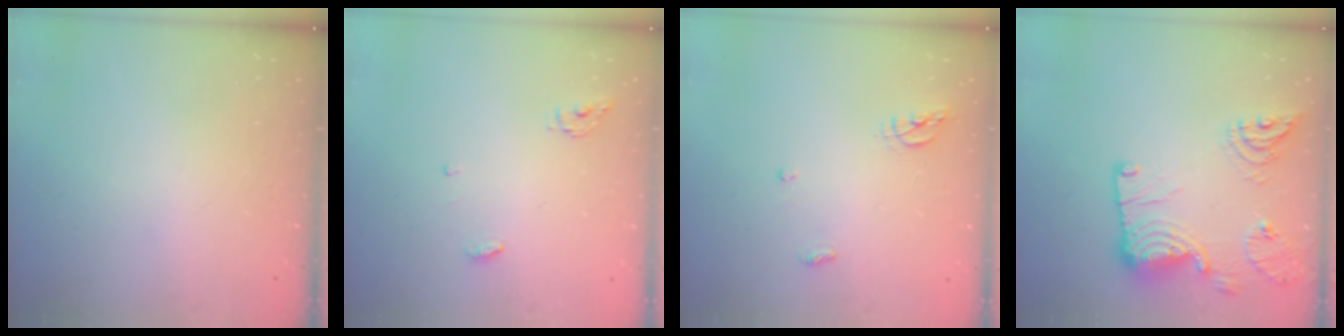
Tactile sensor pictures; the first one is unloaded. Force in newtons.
{"total": 4.4, "press": 4.4, "slide": 0.3}
{"total": 6.5, "press": 6.5, "slide": 0.6}
{"total": 19.2, "press": 19.2, "slide": 1.1}